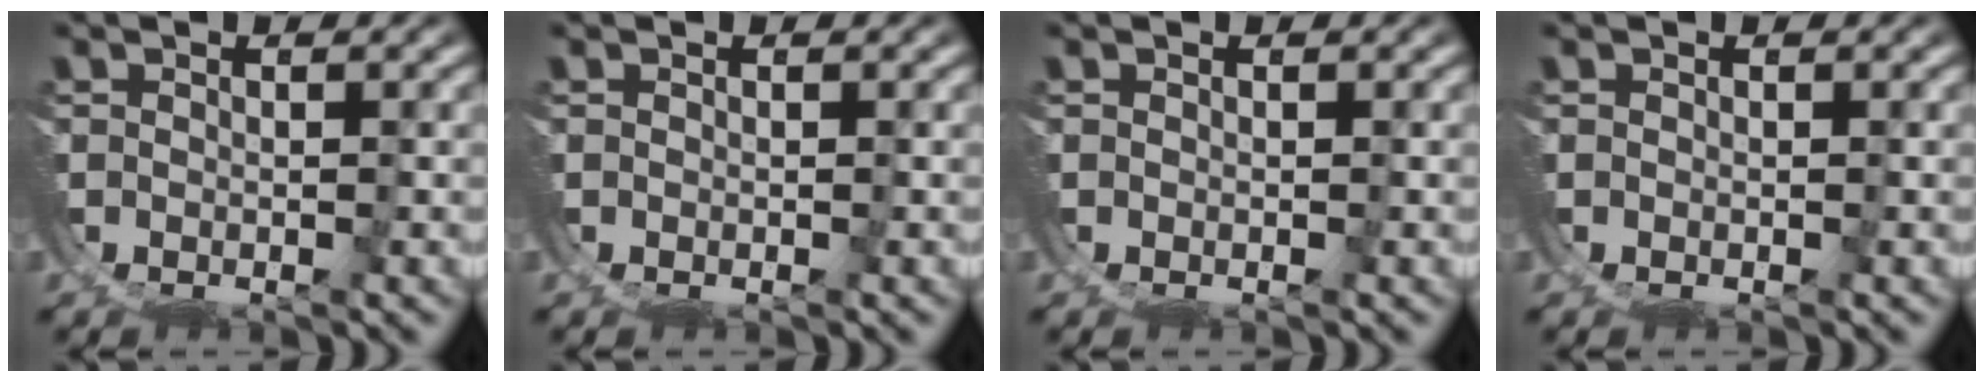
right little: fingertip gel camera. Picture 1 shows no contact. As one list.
[{"total": 0.0}, {"total": 0.0}, {"total": 0.0}]